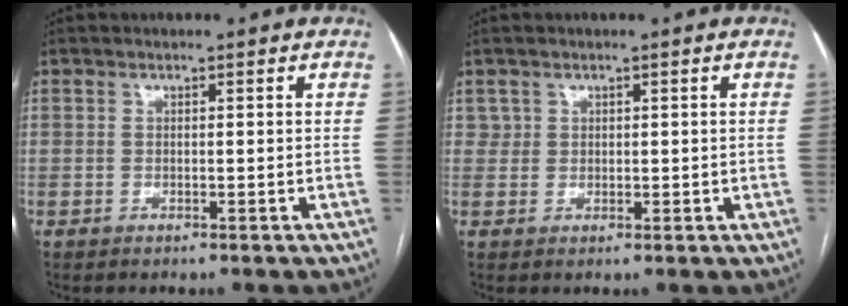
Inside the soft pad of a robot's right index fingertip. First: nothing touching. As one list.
[{"total": 1.7, "force": [0.9, 1.4, -0.1], "torque": [0.016, 0.004, 0.013]}]